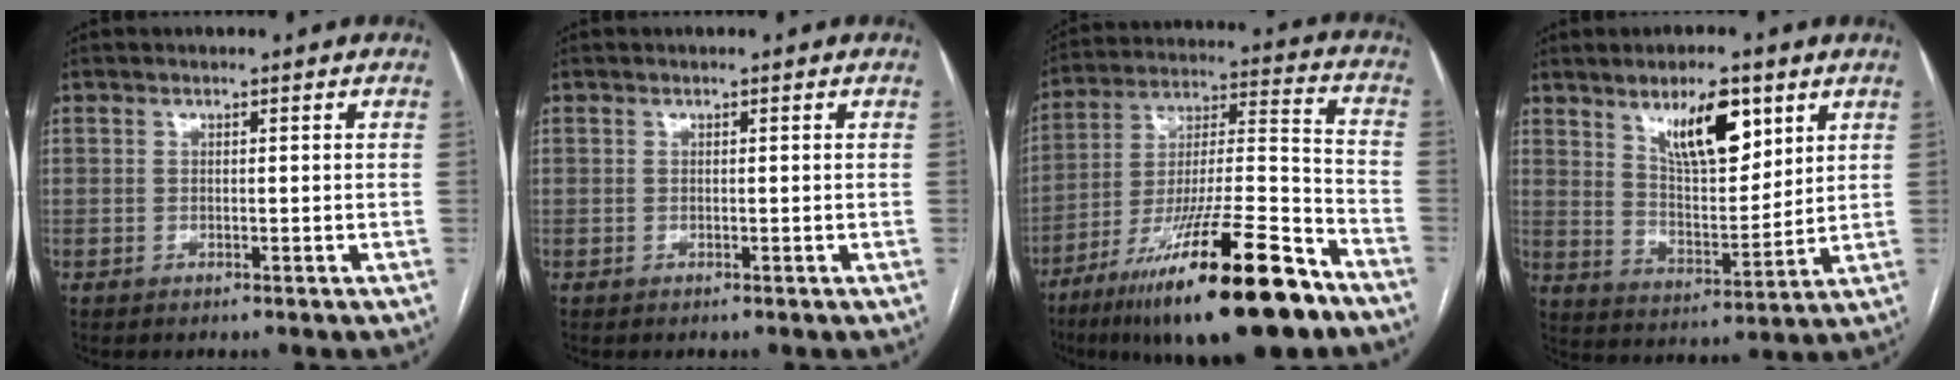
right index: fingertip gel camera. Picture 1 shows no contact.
{"total": 0.0}
{"total": 25.4, "force": [-16.1, 3.3, 19.3], "torque": [-0.295, -0.027, -0.272]}
{"total": 11.5, "force": [6.4, 3.7, 8.8], "torque": [-0.149, 0.000, 0.120]}